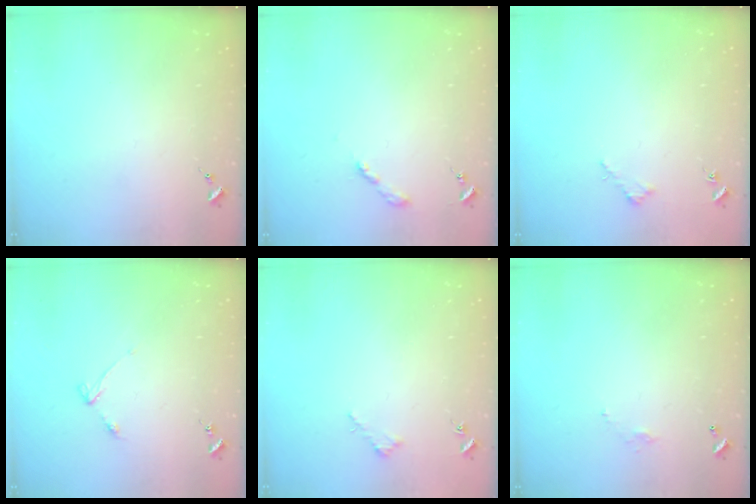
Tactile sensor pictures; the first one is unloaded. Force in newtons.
{"total": 2.6, "press": 2.6, "slide": 0.3}
{"total": 1.9, "press": 1.9, "slide": 0.2}
{"total": 2.9, "press": 2.8, "slide": 0.4}
{"total": 1.9, "press": 1.9, "slide": 0.2}
{"total": 3.4, "press": 3.4, "slide": 0.2}